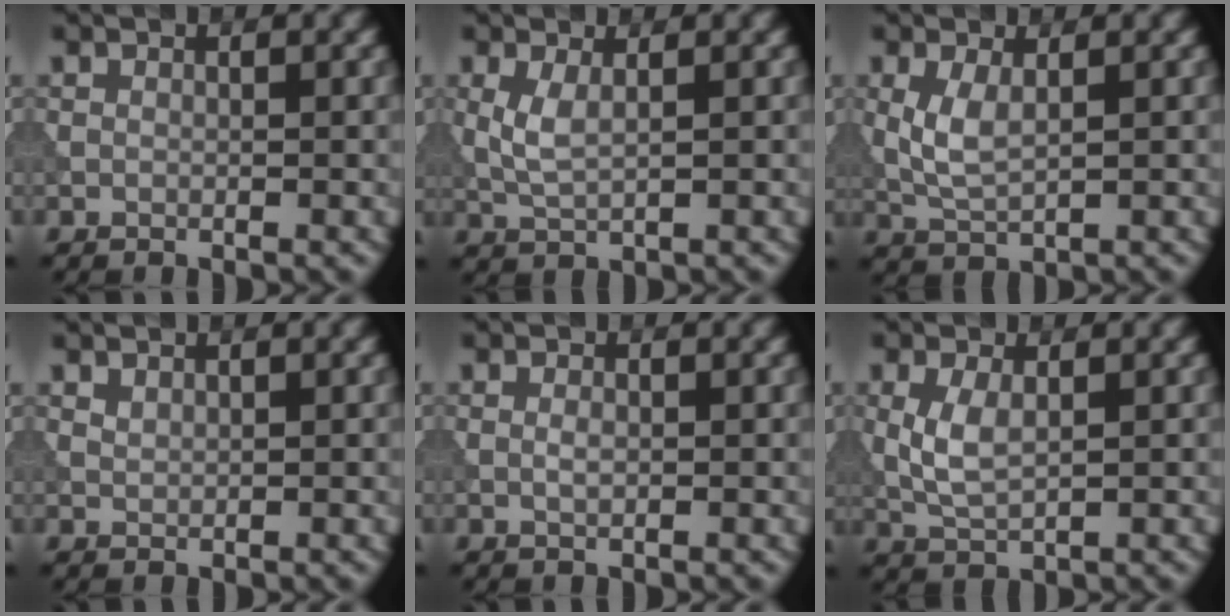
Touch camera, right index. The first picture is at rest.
{"total": 2.4, "force": [0.5, 0.8, 2.1], "torque": [-0.052, 0.002, 0.012]}
{"total": 3.1, "force": [0.5, 1.4, 2.7], "torque": [-0.063, 0.001, 0.014]}
{"total": 0.7, "force": [0.6, 0.3, 0.3], "torque": [-0.008, 0.001, 0.015]}
{"total": 0.9, "force": [0.0, 0.4, 0.8], "torque": [-0.019, -0.002, 0.000]}
{"total": 3.3, "force": [0.3, 1.6, 2.8], "torque": [-0.065, 0.001, 0.011]}